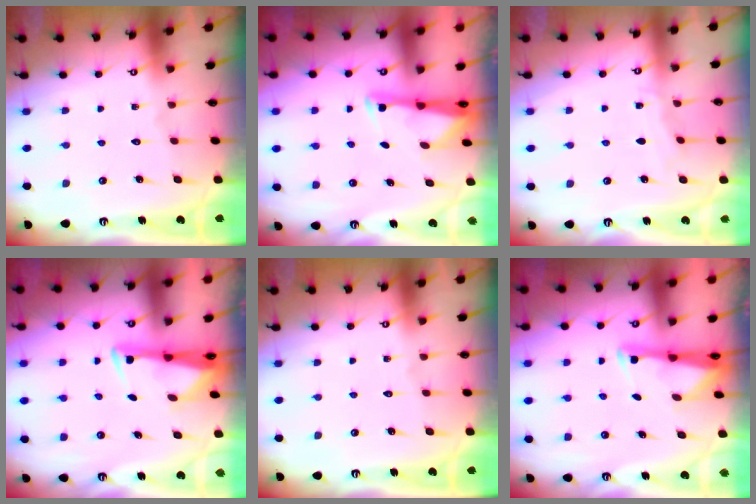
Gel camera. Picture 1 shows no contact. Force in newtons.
{"total": 2.9, "press": 2.9, "slide": 0.5}
{"total": 3.4, "press": 3.4, "slide": 0.5}
{"total": 2.9, "press": 2.8, "slide": 0.9}
{"total": 0.0}
{"total": 2.9, "press": 2.9, "slide": 0.5}